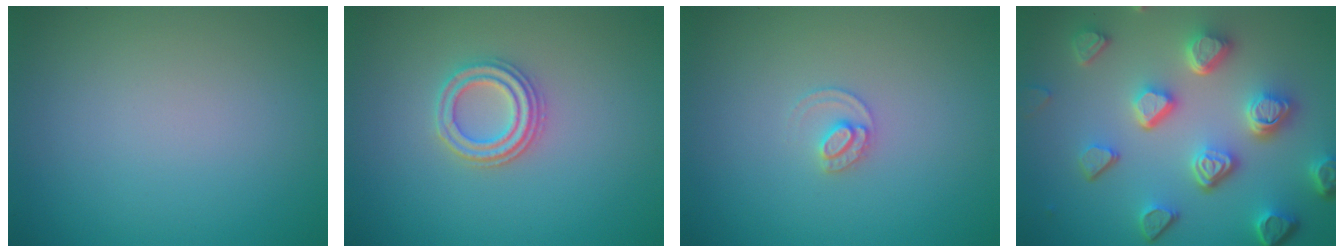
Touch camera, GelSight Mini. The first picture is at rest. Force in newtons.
{"total": 2.7, "press": 2.6, "slide": 1.0}
{"total": 1.5, "press": 1.5, "slide": 0.2}
{"total": 6.8, "press": 5.3, "slide": 4.3}